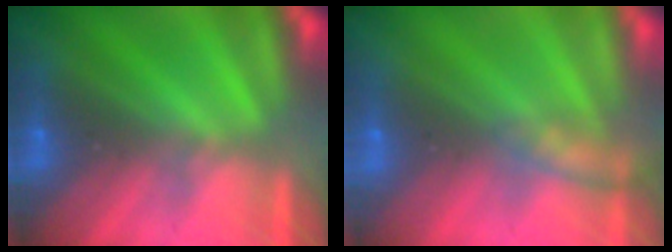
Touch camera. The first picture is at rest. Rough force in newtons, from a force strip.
{"total": 2.3}